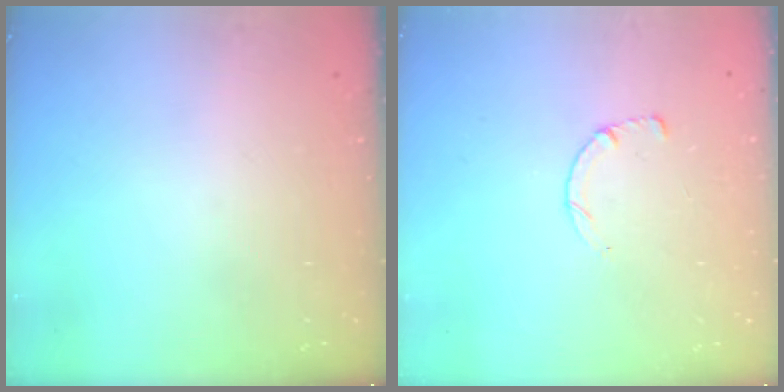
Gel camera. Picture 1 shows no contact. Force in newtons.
{"total": 2.6, "press": 2.5, "slide": 0.3}